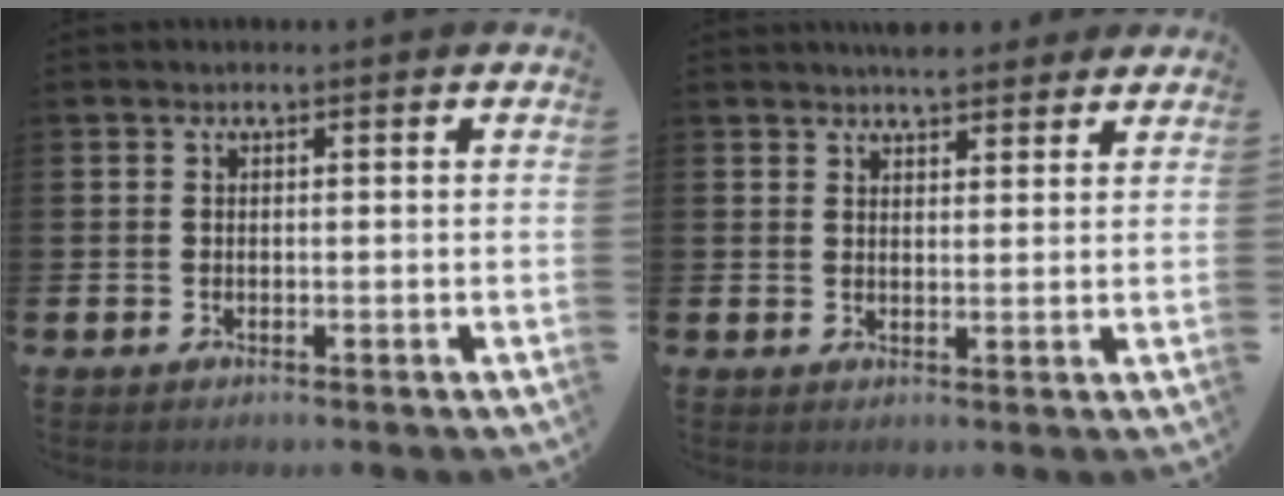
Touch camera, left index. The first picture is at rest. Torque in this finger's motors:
{"motor_torque": [-0.29, -0.92, -0.70, -0.03]}